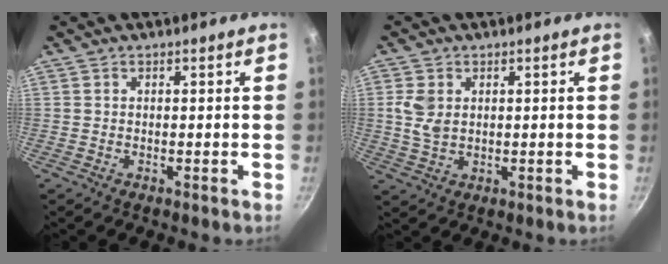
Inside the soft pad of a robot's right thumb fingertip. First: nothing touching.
{"total": 4.9, "force": [1.1, 3.5, 3.3], "torque": [-0.061, -0.004, 0.023]}